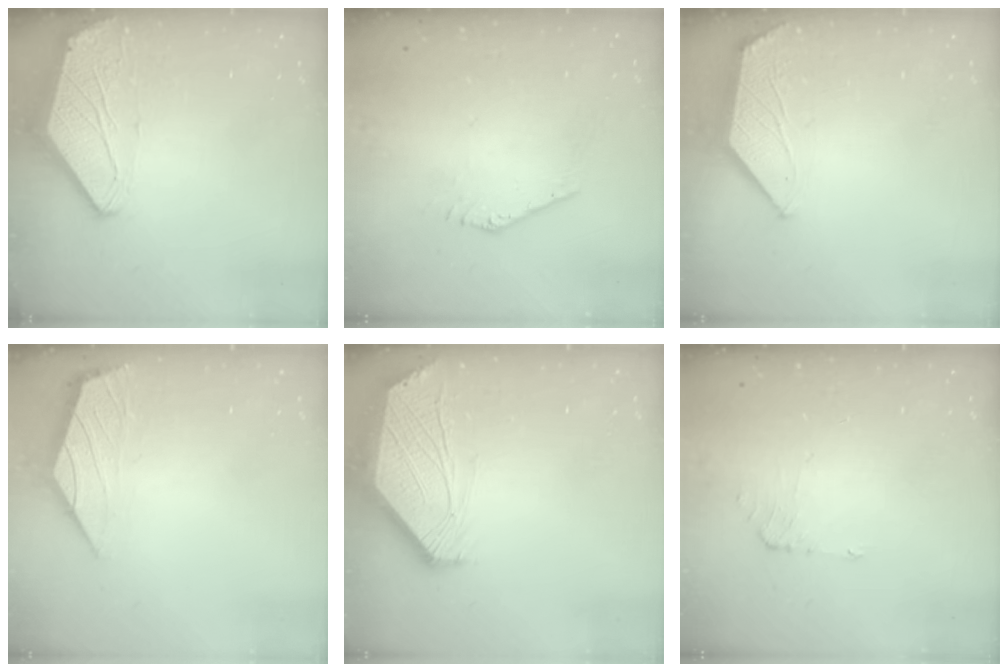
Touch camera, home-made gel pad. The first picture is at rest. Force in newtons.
{"total": 1.3, "press": 1.2, "slide": 0.3}
{"total": 1.0, "press": 1.0, "slide": 0.2}
{"total": 0.8, "press": 0.6, "slide": 0.6}
{"total": 2.6, "press": 2.6, "slide": 0.5}
{"total": 0.6, "press": 0.4, "slide": 0.4}